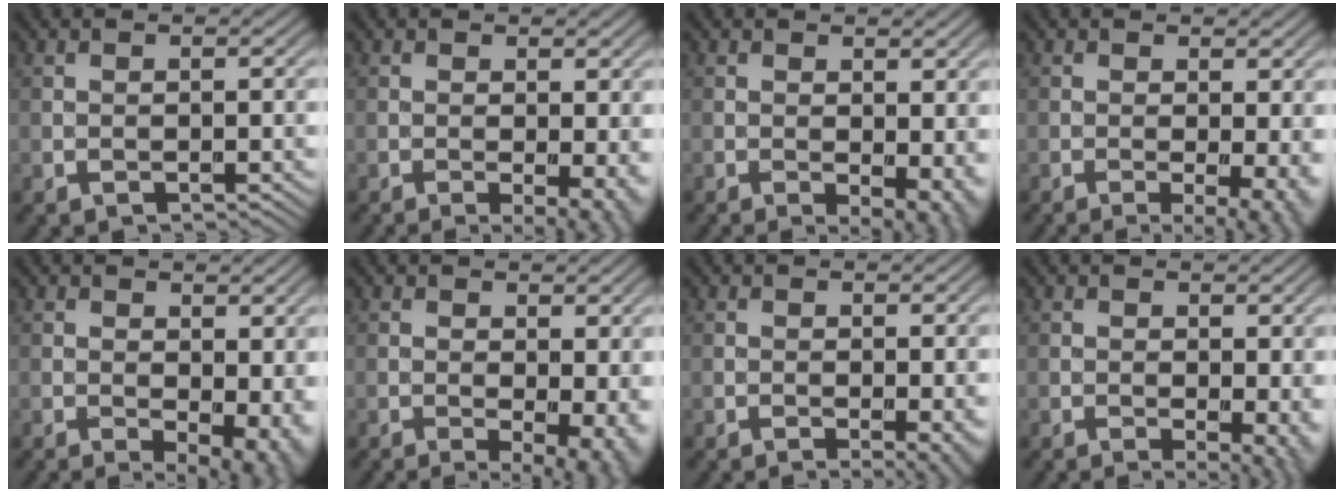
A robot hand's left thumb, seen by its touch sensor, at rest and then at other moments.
{"total": 5.3, "force": [-1.1, 1.5, 4.9], "torque": [-0.072, -0.010, -0.011]}
{"total": 5.7, "force": [-0.9, 2.6, 5.1], "torque": [-0.072, -0.012, -0.003]}
{"total": 6.9, "force": [-1.4, 2.1, 6.4], "torque": [-0.081, -0.009, -0.014]}
{"total": 8.0, "force": [-0.5, 4.3, 6.8], "torque": [-0.083, -0.012, 0.009]}
{"total": 7.6, "force": [-0.9, 3.4, 6.8], "torque": [-0.083, -0.007, -0.003]}
{"total": 3.1, "force": [-0.8, 0.5, 2.9], "torque": [-0.042, -0.007, -0.011]}
{"total": 5.1, "force": [-0.7, 1.8, 4.7], "torque": [-0.062, -0.009, -0.004]}